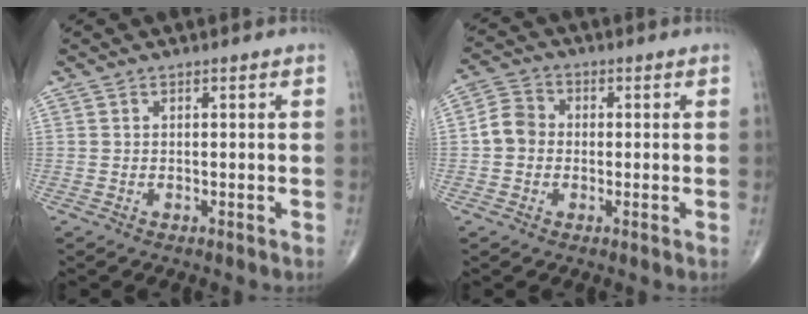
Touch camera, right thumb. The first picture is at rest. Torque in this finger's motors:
{"motor_torque": [-0.06, 0.12, 0.05, 0.01, 0.04]}